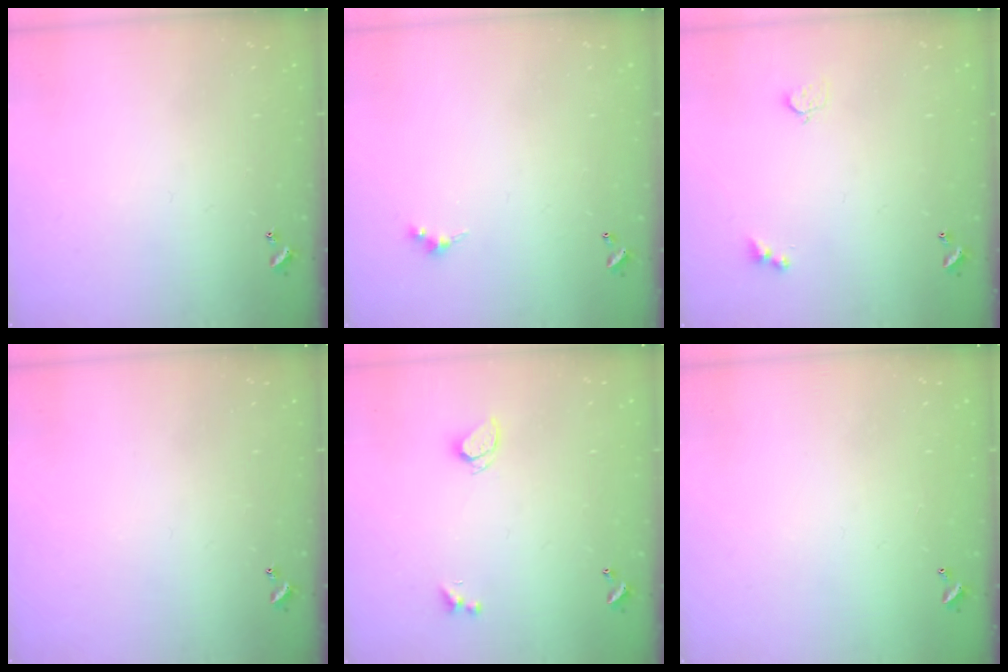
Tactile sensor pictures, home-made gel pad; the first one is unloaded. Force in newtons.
{"total": 2.4, "press": 2.3, "slide": 0.5}
{"total": 3.4, "press": 3.3, "slide": 0.5}
{"total": 0.0}
{"total": 0.9, "press": 0.8, "slide": 0.3}
{"total": 3.0, "press": 3.0, "slide": 0.1}